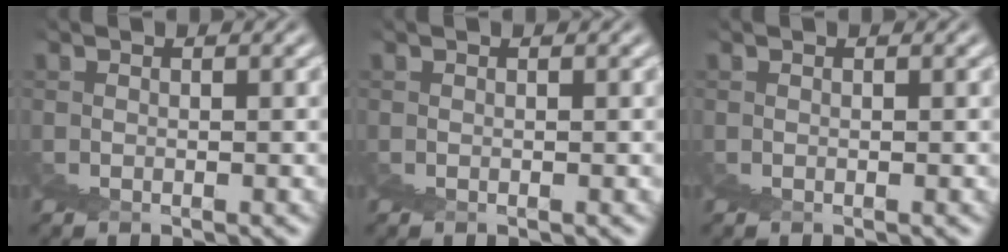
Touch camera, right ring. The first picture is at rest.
{"total": 0.0}
{"total": 0.0}